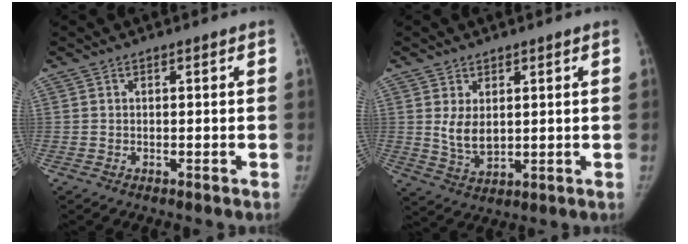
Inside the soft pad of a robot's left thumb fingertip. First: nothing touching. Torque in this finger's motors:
{"motor_torque": [0.68, 1.40, 0.46, -0.64, 0.26]}